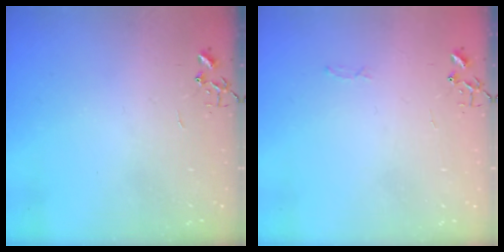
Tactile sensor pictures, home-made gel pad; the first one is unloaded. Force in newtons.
{"total": 2.8, "press": 2.8, "slide": 0.4}